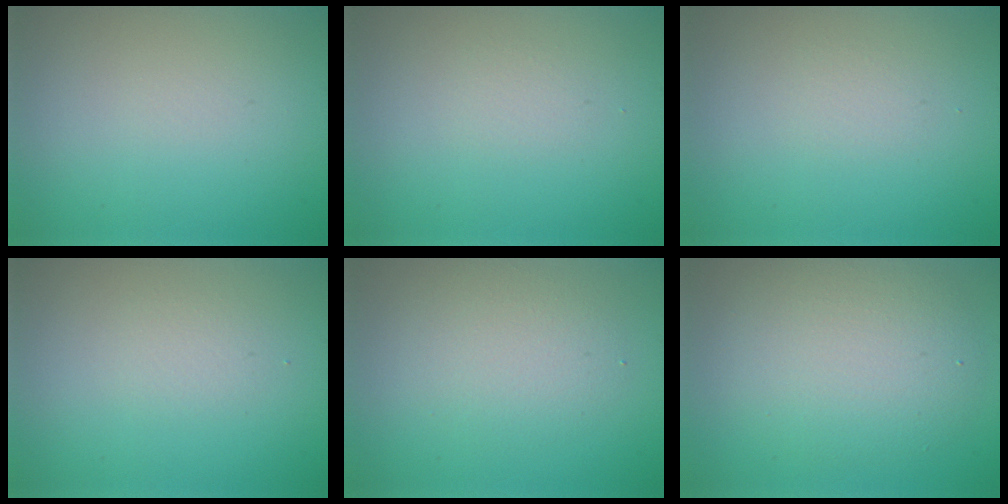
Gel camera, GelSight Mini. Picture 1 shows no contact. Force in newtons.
{"total": 0.8, "press": 0.8, "slide": 0.1}
{"total": 0.8, "press": 0.8, "slide": 0.1}
{"total": 1.1, "press": 1.1, "slide": 0.1}
{"total": 2.9, "press": 2.9, "slide": 0.3}
{"total": 5.4, "press": 5.4, "slide": 0.3}